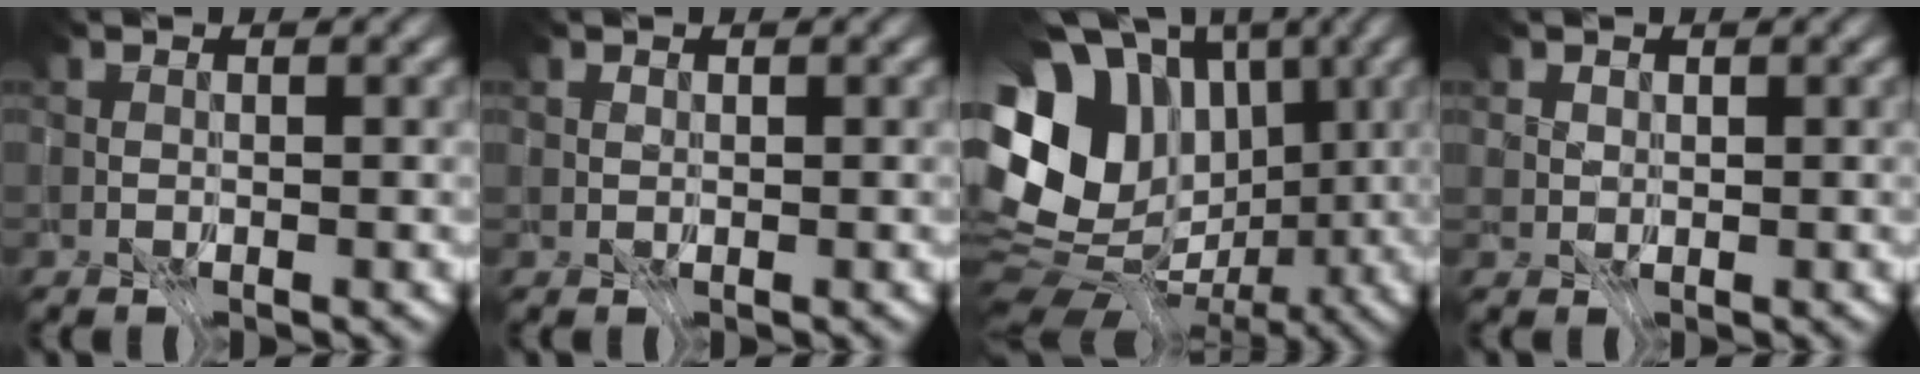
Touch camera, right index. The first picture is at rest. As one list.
[{"total": 2.3, "force": [1.4, 1.5, 1.0], "torque": [-0.017, 0.005, 0.018]}, {"total": 12.5, "force": [0.1, 9.8, 7.7], "torque": [-0.151, 0.010, 0.019]}, {"total": 3.3, "force": [1.9, 2.3, 1.5], "torque": [-0.023, 0.004, 0.026]}]